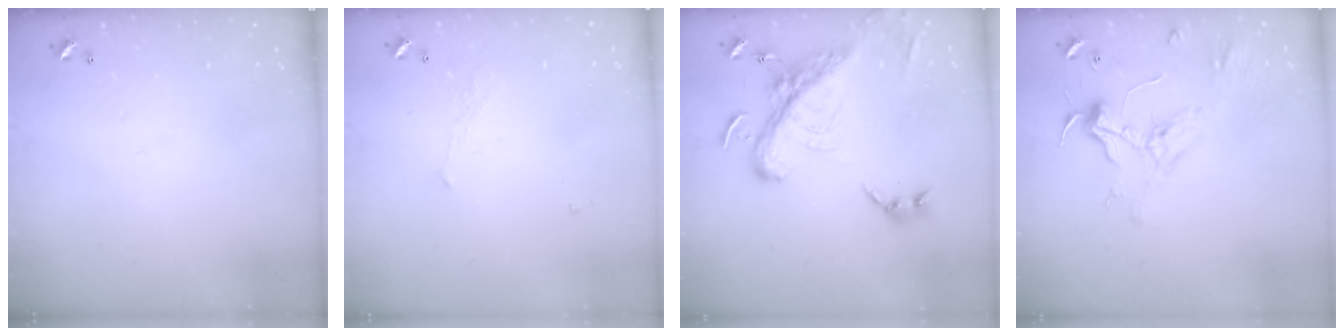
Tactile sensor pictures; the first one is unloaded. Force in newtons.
{"total": 1.1, "press": 0.8, "slide": 0.7}
{"total": 9.5, "press": 9.3, "slide": 2.2}
{"total": 2.3, "press": 2.1, "slide": 0.9}